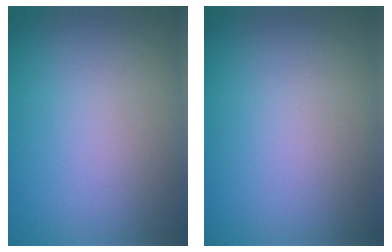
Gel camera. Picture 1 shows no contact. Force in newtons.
{"total": 0.0}